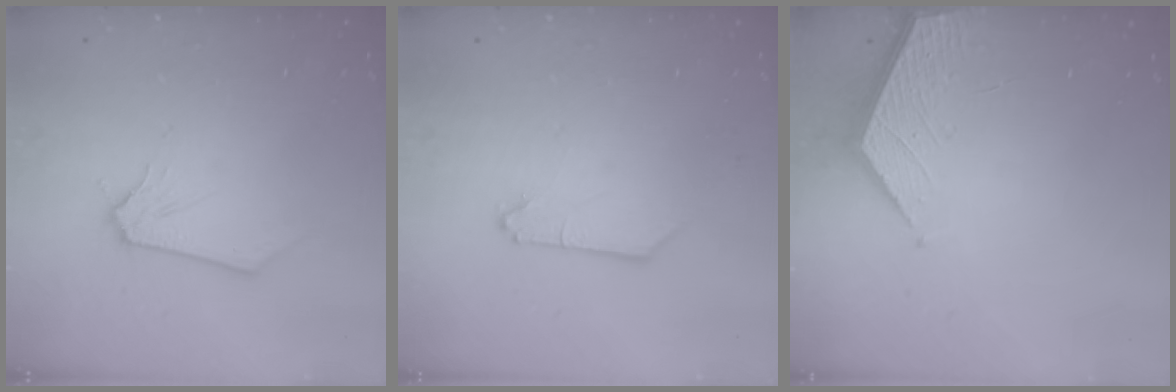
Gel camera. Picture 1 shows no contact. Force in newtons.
{"total": 0.0}
{"total": 2.1, "press": 2.1, "slide": 0.2}